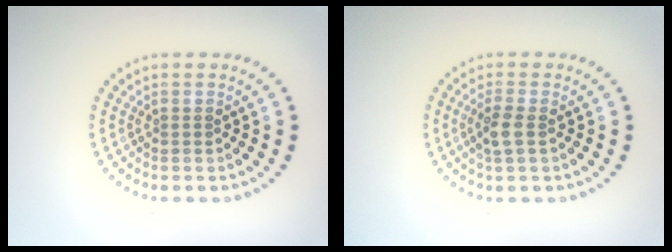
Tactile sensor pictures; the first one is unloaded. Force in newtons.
{"total": 1.9, "press": 1.8, "slide": 0.6}